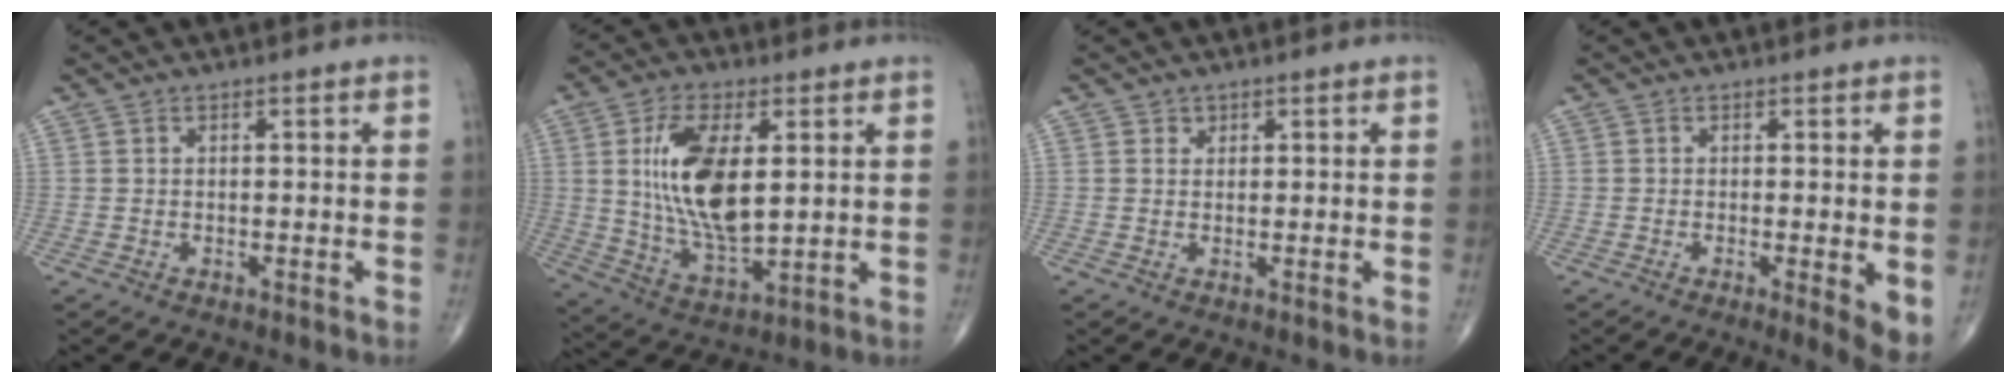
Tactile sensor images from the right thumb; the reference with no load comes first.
{"total": 15.8, "force": [3.0, 7.4, 13.7], "torque": [-0.254, -0.021, 0.064]}
{"total": 1.1, "force": [0.6, 0.9, 0.1], "torque": [0.010, -0.002, 0.008]}
{"total": 4.6, "force": [-0.7, 0.7, 4.5], "torque": [-0.070, -0.016, -0.015]}